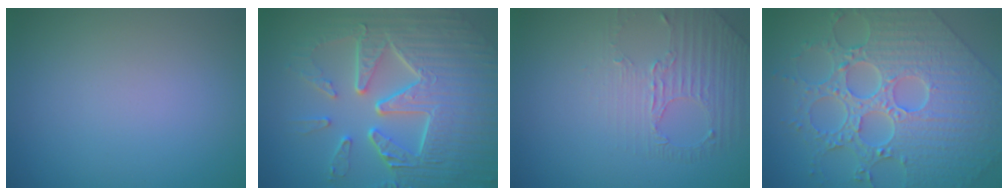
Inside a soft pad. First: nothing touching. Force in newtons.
{"total": 9.8, "press": 6.6, "slide": 7.2}
{"total": 1.8, "press": 1.5, "slide": 1.0}
{"total": 9.4, "press": 7.0, "slide": 6.2}